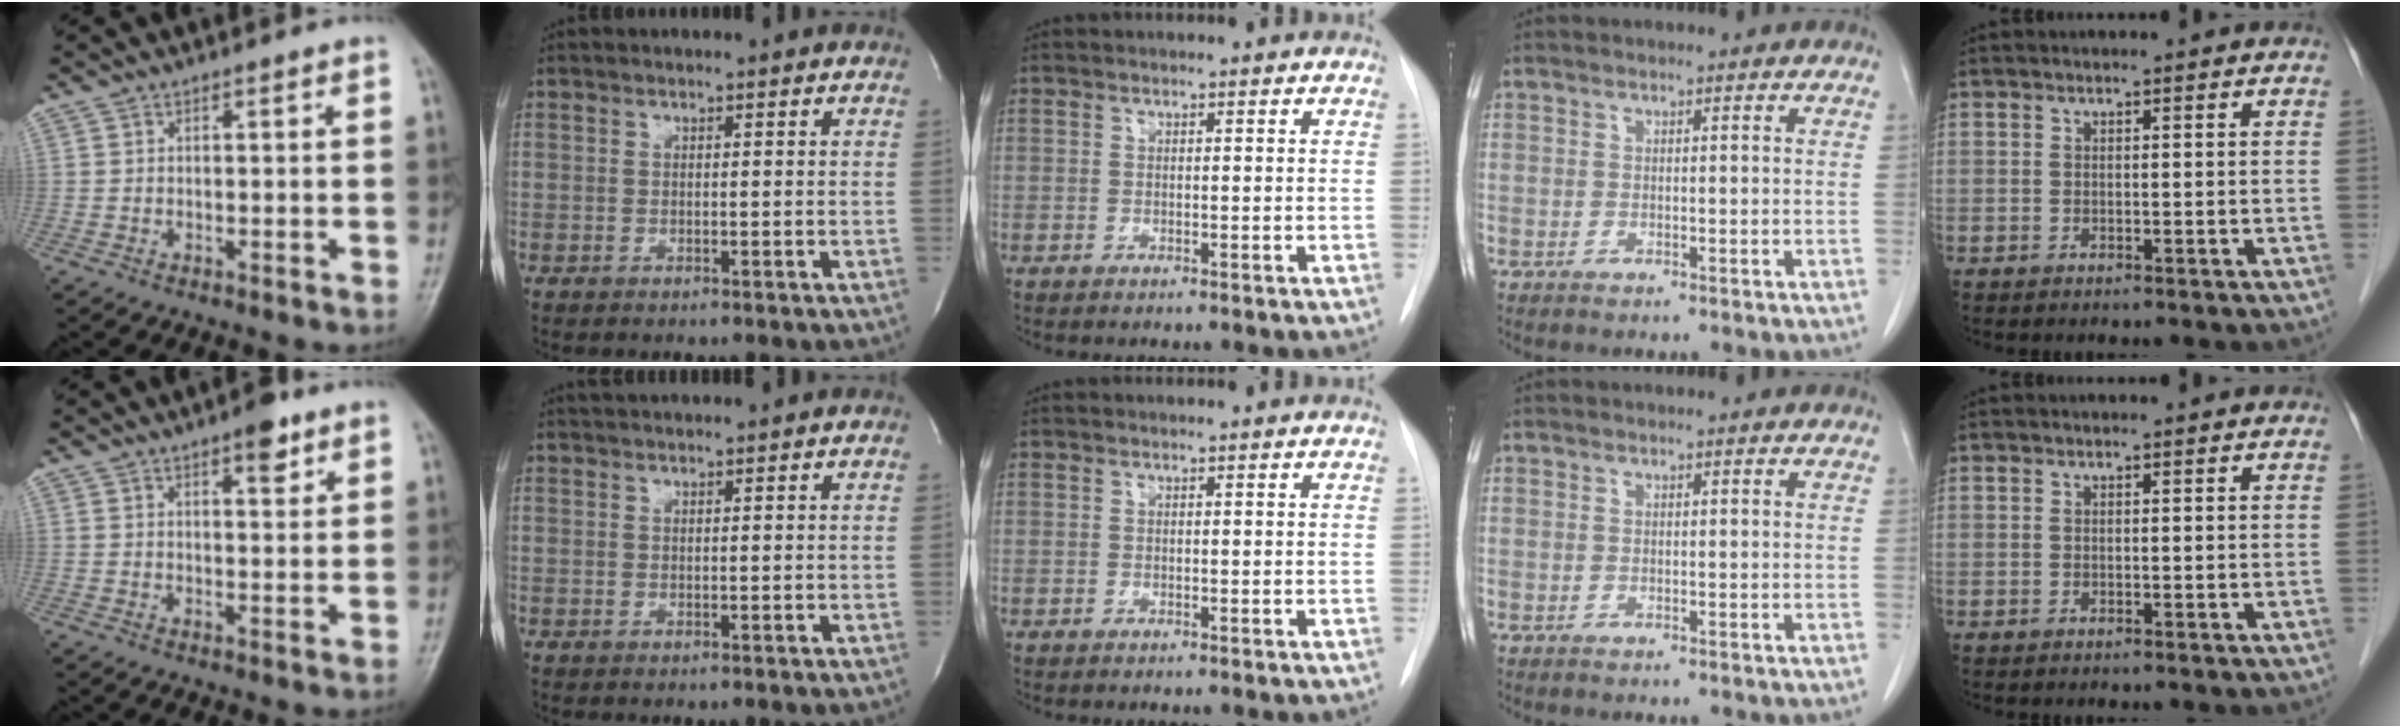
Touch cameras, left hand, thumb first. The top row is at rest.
{"thumb": {"total": 4.7, "force": [2.9, 1.7, 3.3], "torque": [-0.033, -0.014, 0.038]}, "index": {"total": 3.1, "force": [2.9, 0.0, 1.1], "torque": [-0.014, 0.025, 0.043]}}